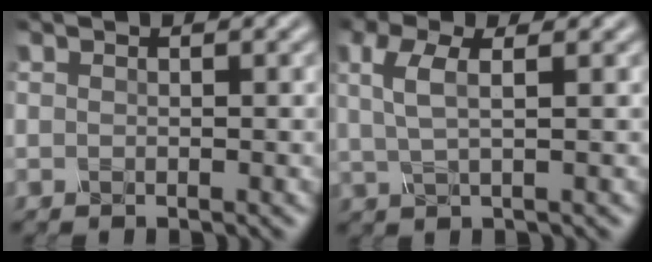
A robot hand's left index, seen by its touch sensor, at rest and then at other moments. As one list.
[{"total": 3.0, "force": [0.7, 1.0, 2.8], "torque": [-0.064, 0.002, 0.013]}]